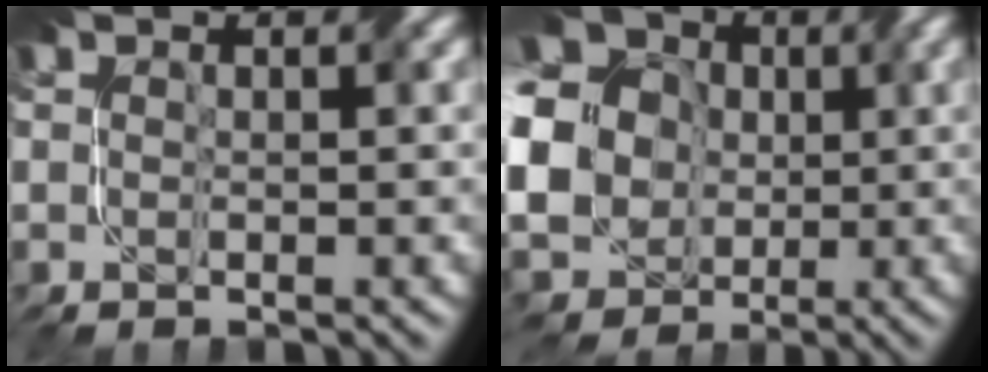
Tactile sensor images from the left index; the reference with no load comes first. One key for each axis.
{"total": 21.7, "fx": 1.9, "fy": 19.7, "fz": 8.9, "tx": -0.233, "ty": 0.032, "tz": -0.029}